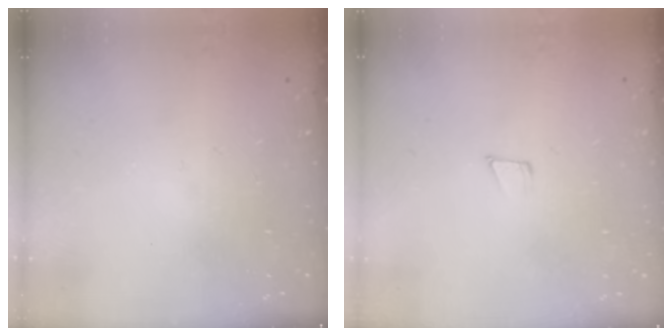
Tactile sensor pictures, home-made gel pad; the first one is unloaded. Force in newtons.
{"total": 4.9, "press": 4.7, "slide": 1.0}